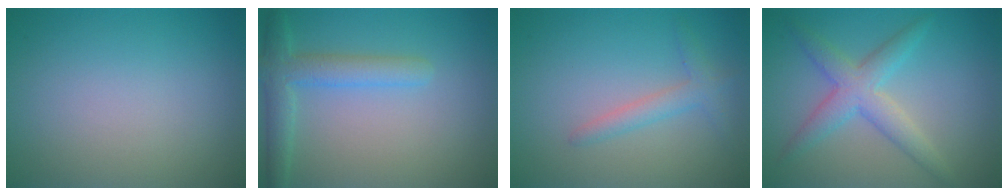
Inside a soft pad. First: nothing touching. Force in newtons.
{"total": 3.6, "press": 3.6, "slide": 0.4}
{"total": 2.0, "press": 2.0, "slide": 0.1}
{"total": 3.9, "press": 3.9, "slide": 0.1}